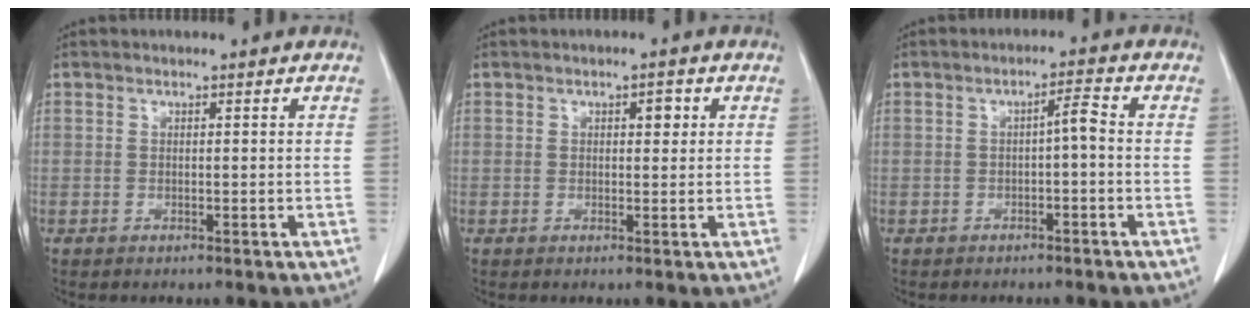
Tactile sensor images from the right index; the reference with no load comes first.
{"total": 2.0, "force": [0.7, 1.0, 1.6], "torque": [-0.019, 0.002, 0.010]}
{"total": 2.6, "force": [-0.5, 0.3, 2.5], "torque": [-0.037, 0.007, -0.009]}